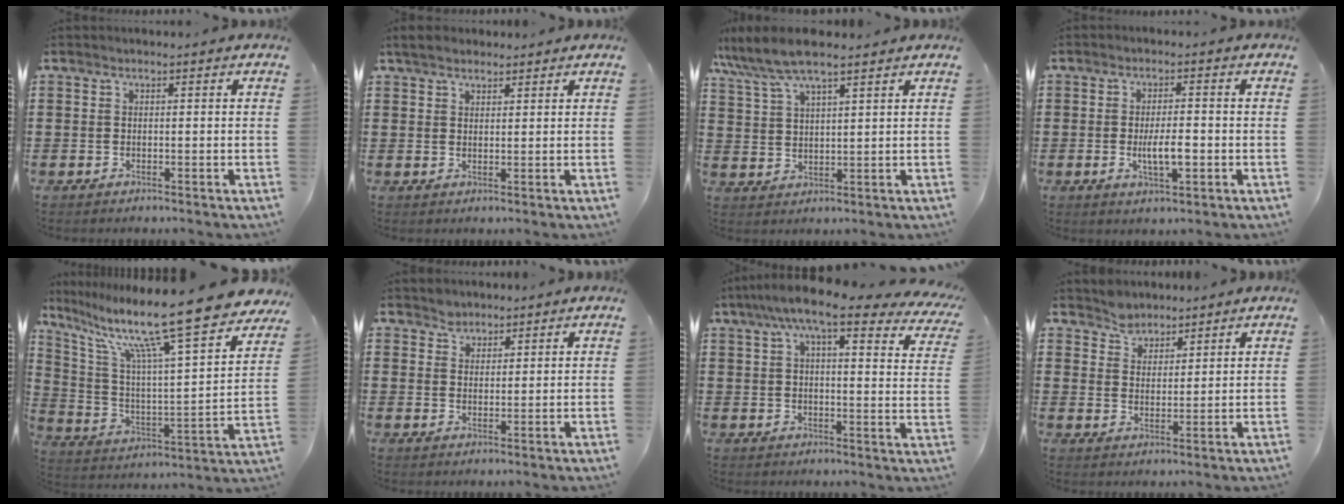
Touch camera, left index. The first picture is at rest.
{"total": 2.7, "force": [2.3, 1.0, 1.0], "torque": [-0.025, 0.005, 0.044]}
{"total": 7.0, "force": [5.8, 1.3, 3.7], "torque": [-0.088, -0.013, 0.105]}
{"total": 5.1, "force": [-0.9, 1.6, 4.7], "torque": [-0.088, 0.000, -0.018]}
{"total": 15.2, "force": [11.4, 0.6, 10.1], "torque": [-0.211, -0.076, 0.179]}
{"total": 2.2, "force": [1.8, 1.2, -0.2], "torque": [-0.004, 0.003, 0.035]}
{"total": 9.8, "force": [7.4, 1.2, 6.2], "torque": [-0.129, -0.020, 0.127]}
{"total": 3.3, "force": [3.0, 1.4, -0.7], "torque": [-0.001, 0.002, 0.058]}